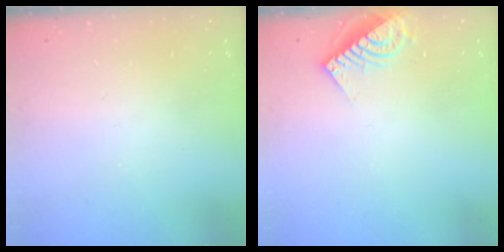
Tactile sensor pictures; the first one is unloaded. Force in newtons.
{"total": 8.4, "press": 8.4, "slide": 0.3}